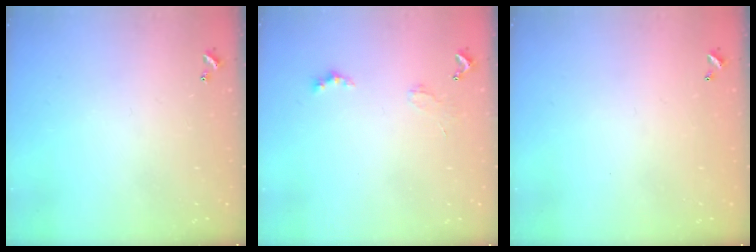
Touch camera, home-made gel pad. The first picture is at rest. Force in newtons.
{"total": 1.5, "press": 1.5, "slide": 0.5}
{"total": 2.7, "press": 2.7, "slide": 0.1}